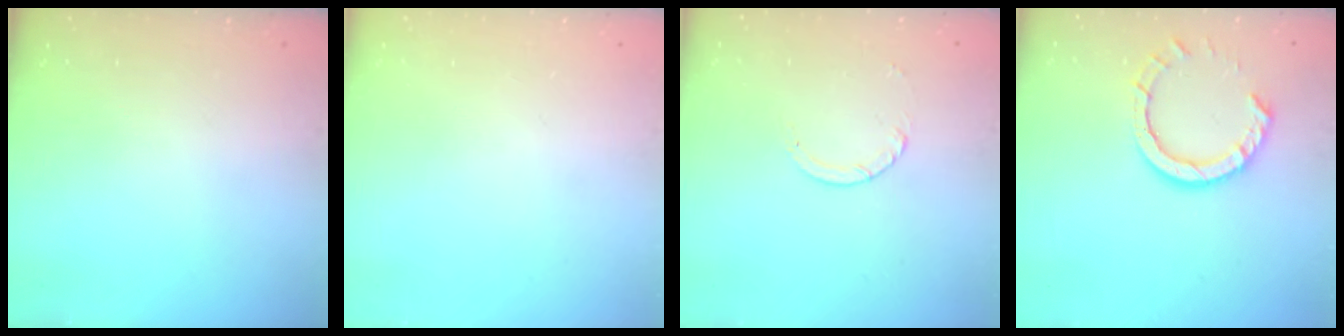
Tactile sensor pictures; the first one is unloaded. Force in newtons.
{"total": 0.0}
{"total": 2.5, "press": 2.4, "slide": 0.2}
{"total": 8.6, "press": 8.5, "slide": 0.6}